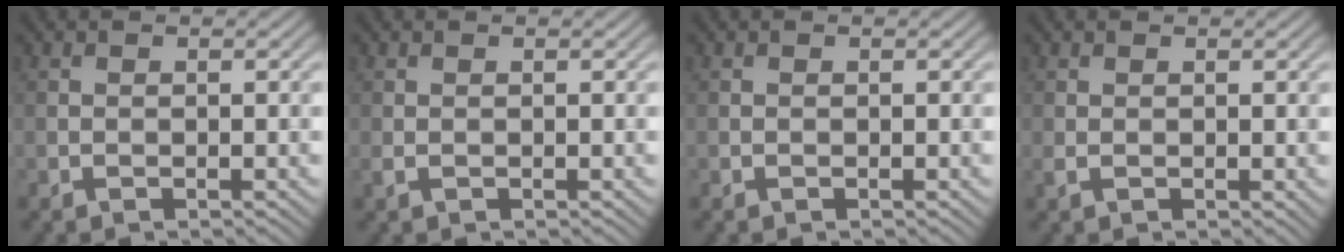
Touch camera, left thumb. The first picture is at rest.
{"total": 0.5, "force": [0.1, 0.3, 0.5], "torque": [-0.014, 0.000, 0.003]}
{"total": 0.0}
{"total": 1.2, "force": [0.3, 0.6, 1.0], "torque": [-0.020, 0.000, 0.008]}